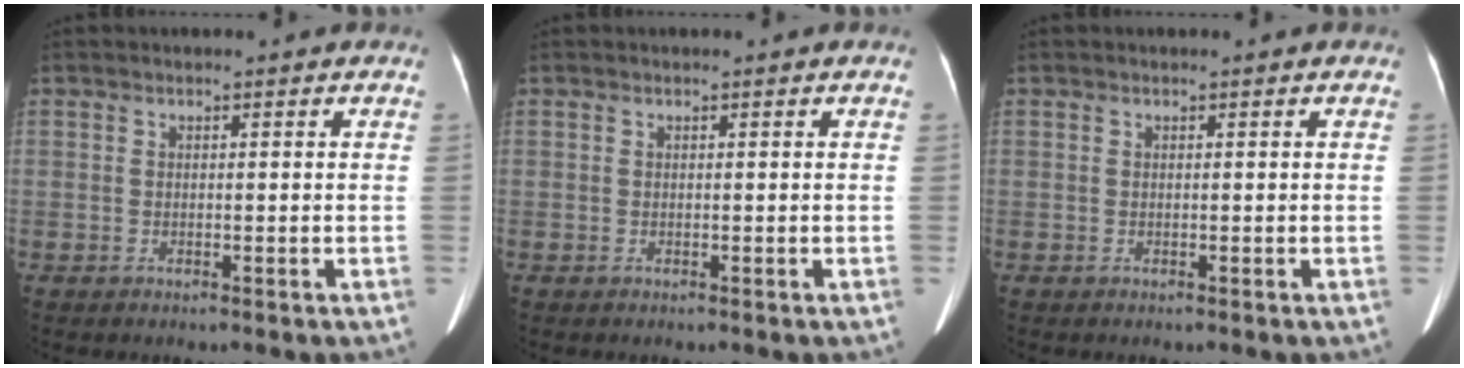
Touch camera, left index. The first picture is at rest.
{"total": 0.0}
{"total": 0.0}